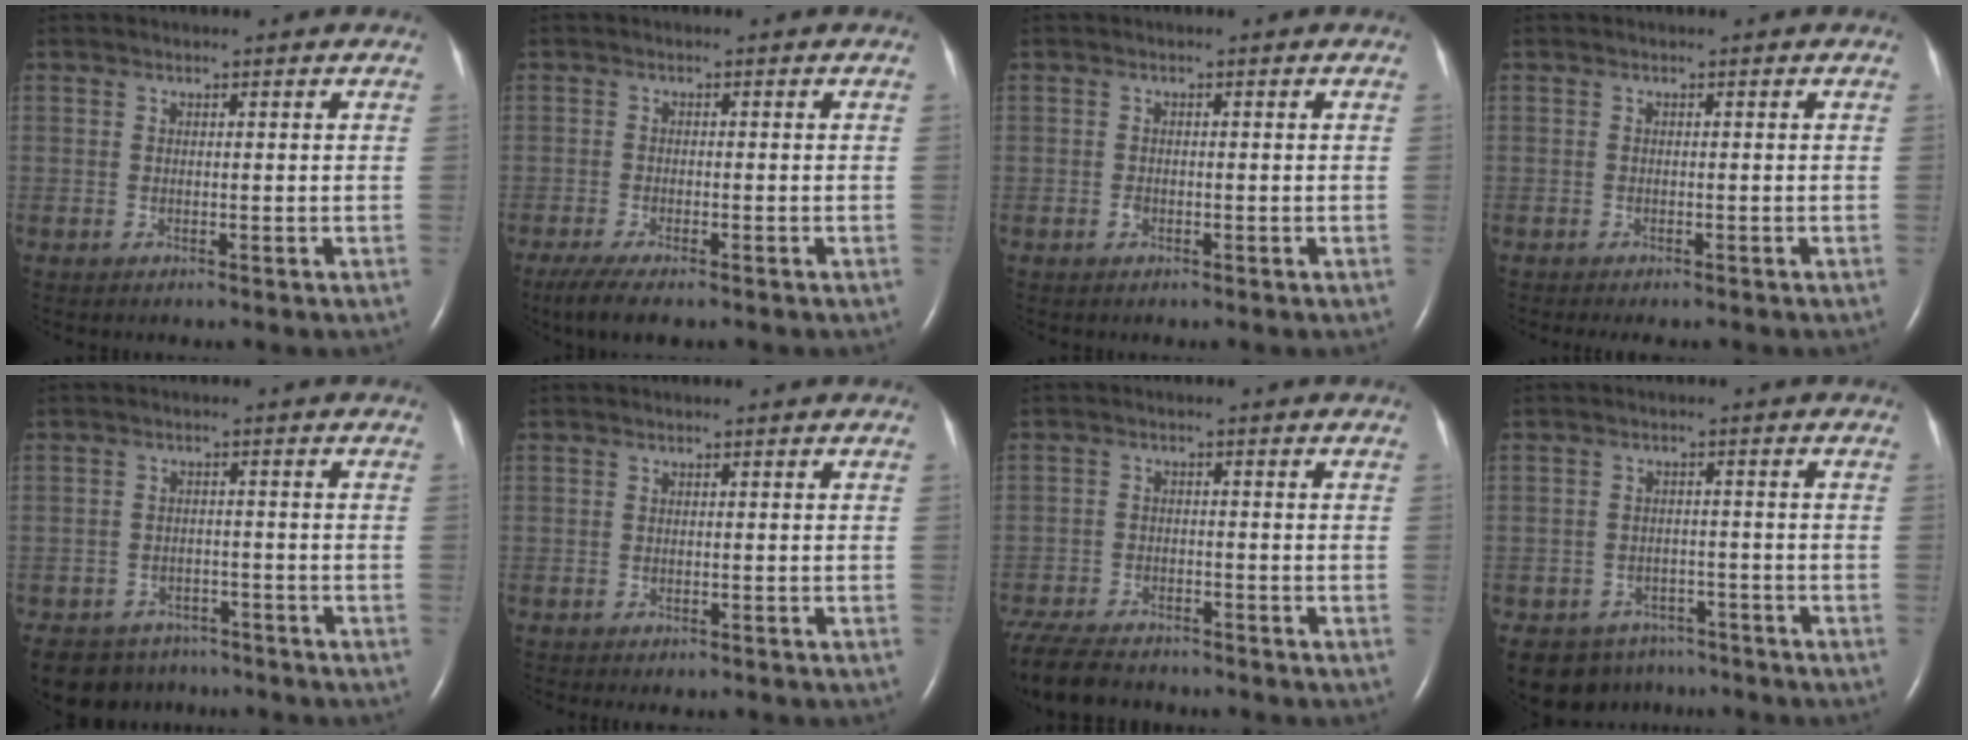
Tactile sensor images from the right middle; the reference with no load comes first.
{"total": 6.1, "force": [-4.4, 1.5, 4.0], "torque": [-0.075, -0.017, -0.069]}
{"total": 0.7, "force": [-0.3, 0.5, 0.4], "torque": [-0.010, 0.001, -0.006]}
{"total": 3.1, "force": [-2.6, 0.9, 1.4], "torque": [-0.014, -0.006, -0.030]}
{"total": 9.7, "force": [-8.0, 5.3, 1.4], "torque": [-0.032, 0.004, -0.104]}
{"total": 2.1, "force": [-1.8, 0.8, 0.8], "torque": [-0.010, -0.004, -0.017]}
{"total": 11.7, "force": [-10.0, 3.6, 4.8], "torque": [-0.108, -0.018, -0.158]}
{"total": 8.2, "force": [-6.5, 5.1, 0.8], "torque": [-0.017, 0.011, -0.085]}